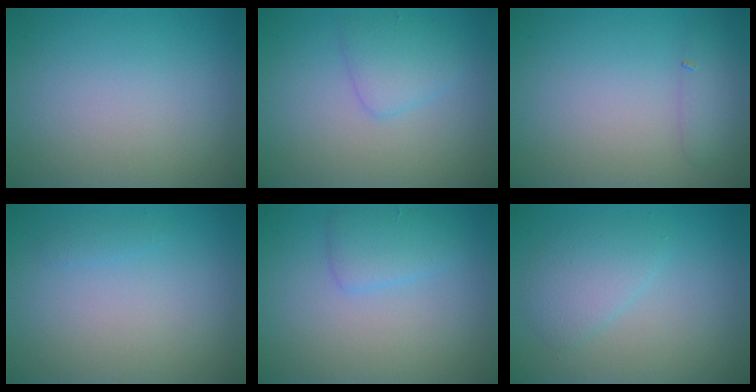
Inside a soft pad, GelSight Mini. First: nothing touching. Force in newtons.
{"total": 2.2, "press": 2.2, "slide": 0.1}
{"total": 1.4, "press": 1.4, "slide": 0.1}
{"total": 0.5, "press": 0.5, "slide": 0.1}
{"total": 2.1, "press": 2.1, "slide": 0.1}
{"total": 2.6, "press": 2.6, "slide": 0.3}